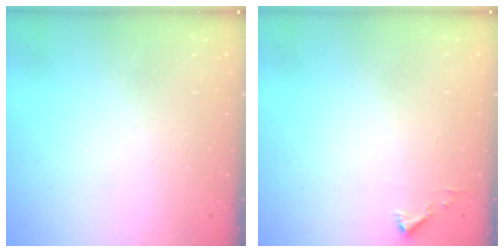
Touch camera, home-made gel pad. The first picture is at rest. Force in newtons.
{"total": 2.3, "press": 2.3, "slide": 0.2}